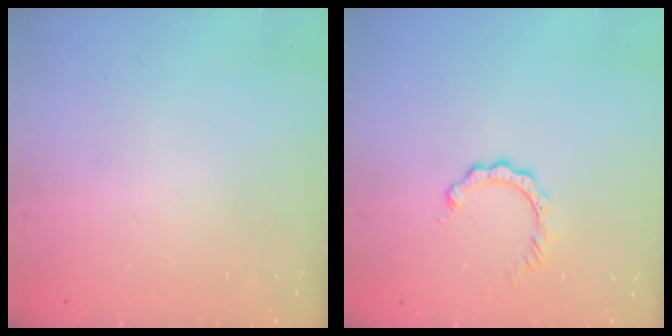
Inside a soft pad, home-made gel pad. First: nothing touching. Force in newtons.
{"total": 3.1, "press": 3.1, "slide": 0.2}